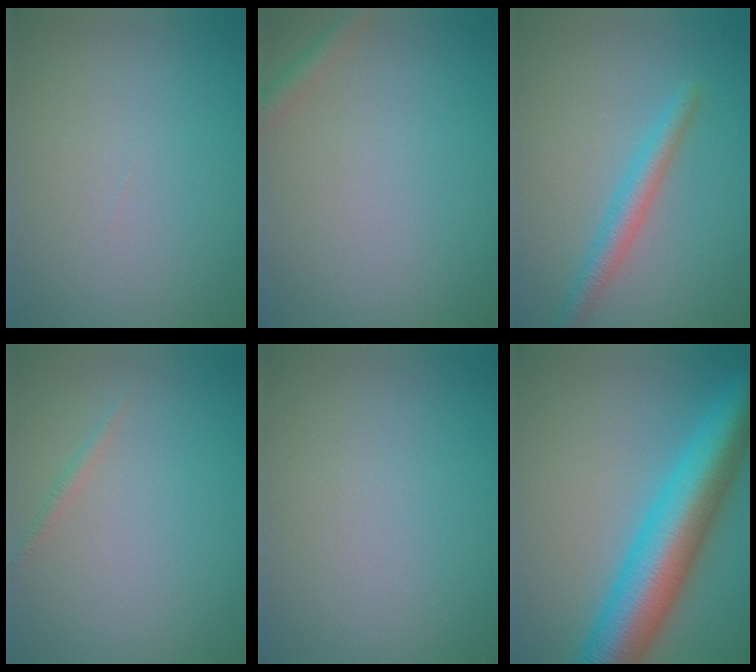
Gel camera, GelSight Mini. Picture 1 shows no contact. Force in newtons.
{"total": 1.5, "press": 1.5, "slide": 0.0}
{"total": 2.7, "press": 2.7, "slide": 0.1}
{"total": 0.7, "press": 0.7, "slide": 0.0}
{"total": 0.0}
{"total": 10.3, "press": 10.3, "slide": 0.2}